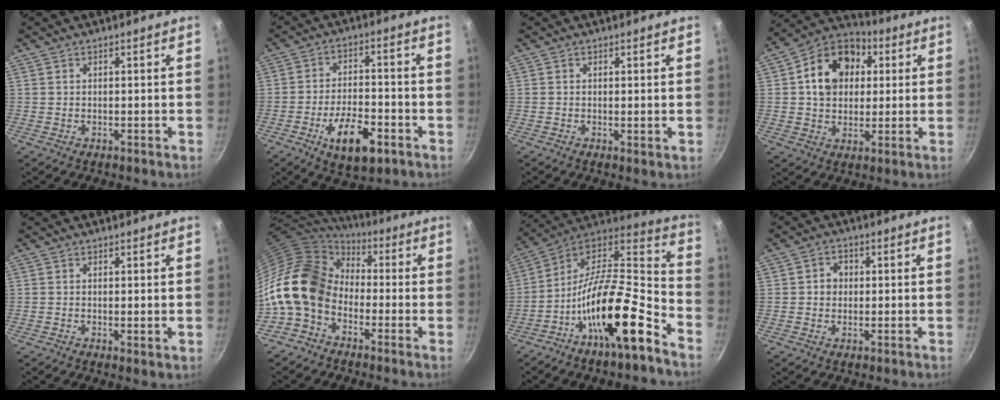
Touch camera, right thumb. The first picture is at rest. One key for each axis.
{"total": 11.8, "fx": -5.3, "fy": 5.2, "fz": 9.1, "tx": -0.137, "ty": 0.026, "tz": -0.085}
{"total": 0.9, "fx": 0.0, "fy": 0.1, "fz": 0.9, "tx": -0.015, "ty": -0.004, "tz": -0.003}
{"total": 14.8, "fx": 3.1, "fy": 11.6, "fz": 8.6, "tx": -0.118, "ty": 0.023, "tz": 0.037}
{"total": 1.2, "fx": 0.1, "fy": 0.3, "fz": 1.2, "tx": -0.021, "ty": -0.006, "tz": -0.001}
{"total": 15.7, "fx": -2.2, "fy": 11.8, "fz": 10.1, "tx": -0.162, "ty": 0.040, "tz": -0.064}
{"total": 22.0, "fx": -11.2, "fy": 6.3, "fz": 17.9, "tx": -0.271, "ty": 0.074, "tz": -0.213}
{"total": 3.5, "fx": 0.2, "fy": 3.1, "fz": 1.5, "tx": -0.003, "ty": 0.006, "tz": -0.002}